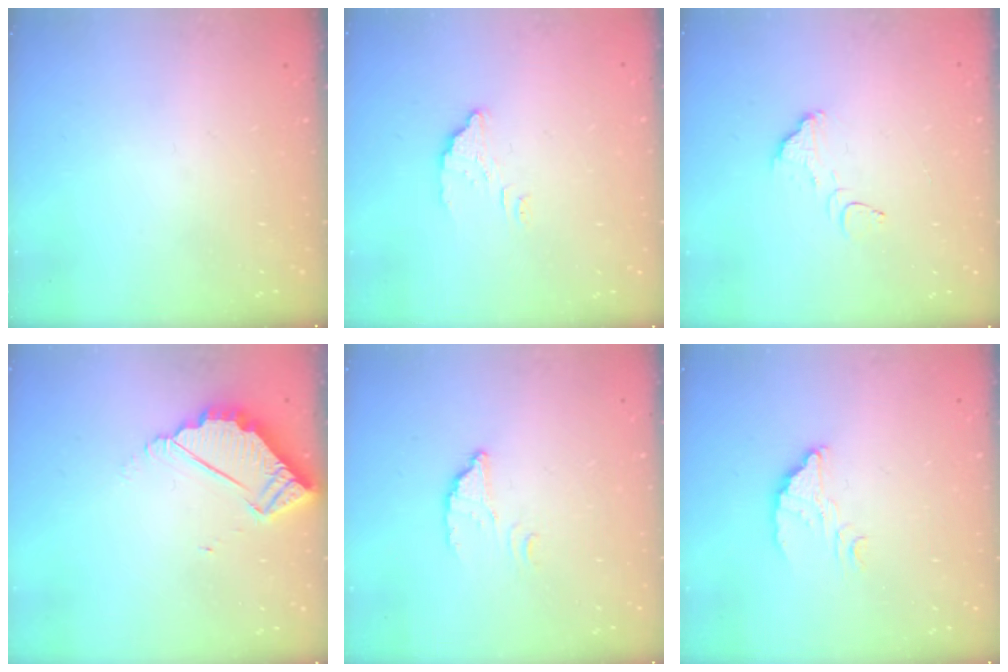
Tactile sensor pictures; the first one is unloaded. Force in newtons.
{"total": 2.7, "press": 2.7, "slide": 0.2}
{"total": 2.9, "press": 2.9, "slide": 0.1}
{"total": 4.4, "press": 4.4, "slide": 0.3}
{"total": 2.7, "press": 2.7, "slide": 0.4}
{"total": 3.7, "press": 3.7, "slide": 0.1}